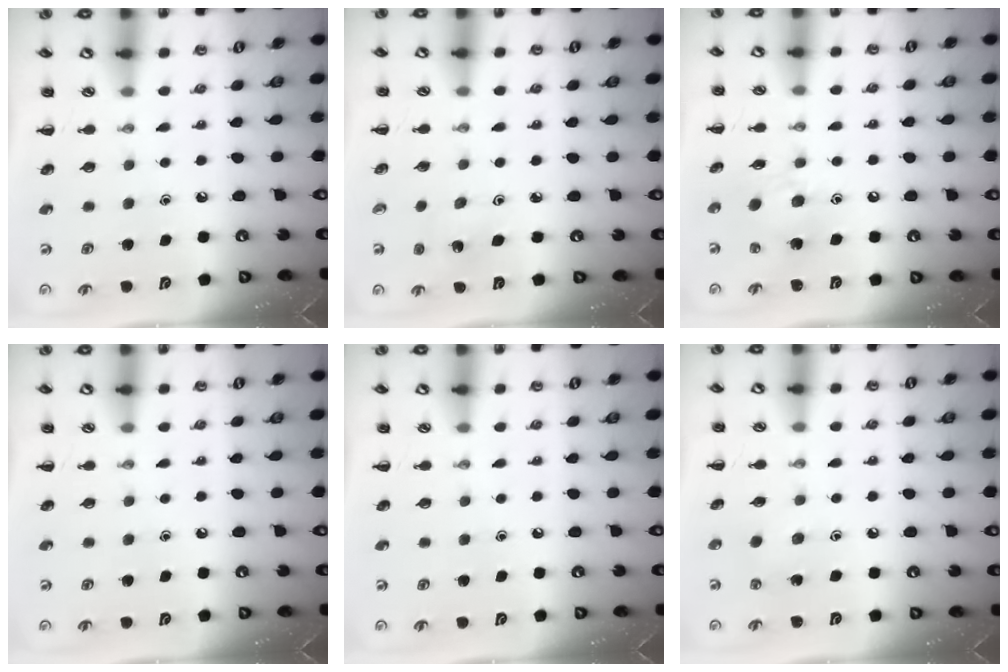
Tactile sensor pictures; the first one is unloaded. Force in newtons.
{"total": 2.7, "press": 2.6, "slide": 0.9}
{"total": 9.5, "press": 9.4, "slide": 1.3}
{"total": 0.0}
{"total": 0.0}
{"total": 2.9, "press": 2.7, "slide": 0.9}